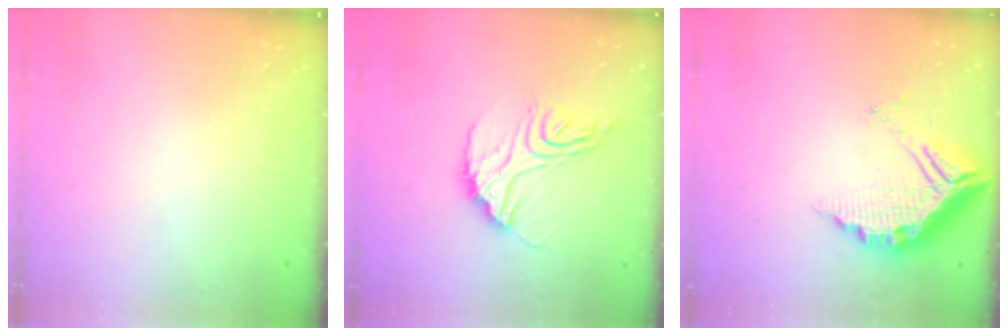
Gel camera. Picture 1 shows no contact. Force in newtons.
{"total": 14.0, "press": 14.0, "slide": 0.8}
{"total": 14.5, "press": 14.4, "slide": 1.1}